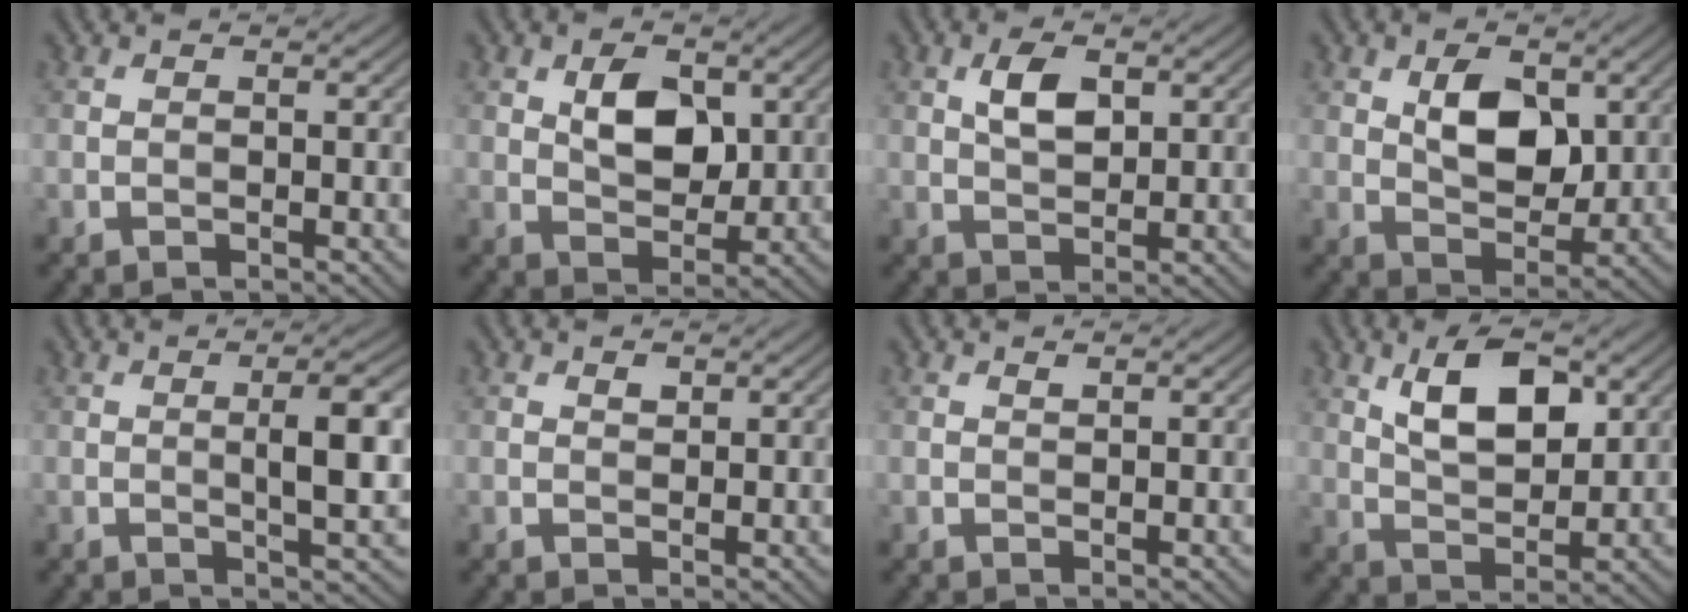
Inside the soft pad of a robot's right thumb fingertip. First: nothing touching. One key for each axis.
{"total": 6.2, "fx": 1.9, "fy": 3.9, "fz": 4.5, "tx": -0.075, "ty": -0.004, "tz": 0.031}
{"total": 4.4, "fx": 1.6, "fy": 2.3, "fz": 3.4, "tx": -0.073, "ty": 0.003, "tz": 0.031}
{"total": 7.0, "fx": 2.2, "fy": 4.2, "fz": 5.1, "tx": -0.087, "ty": -0.006, "tz": 0.037}
{"total": 5.9, "fx": 0.6, "fy": 1.2, "fz": 5.7, "tx": -0.093, "ty": 0.003, "tz": 0.012}
{"total": 1.1, "fx": 0.7, "fy": 0.6, "fz": 0.5, "tx": -0.008, "ty": -0.003, "tz": 0.014}
{"total": 0.6, "fx": 0.6, "fy": 0.1, "fz": 0.3, "tx": -0.006, "ty": 0.000, "tz": 0.012}
{"total": 8.5, "fx": 3.5, "fy": 4.0, "fz": 6.6, "tx": -0.120, "ty": 0.003, "tz": 0.065}